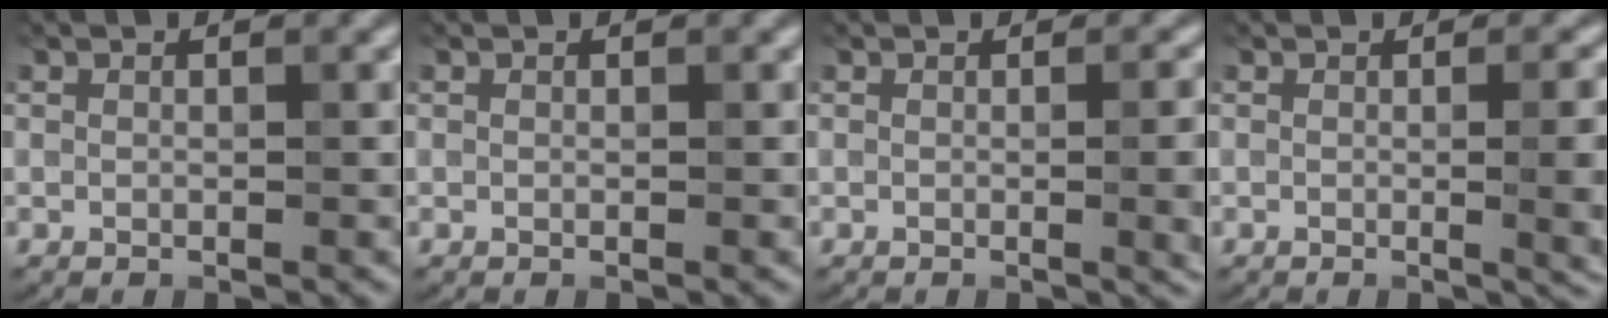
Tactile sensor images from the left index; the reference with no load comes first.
{"total": 0.0}
{"total": 4.7, "force": [-0.4, 1.9, 4.3], "torque": [-0.035, -0.004, -0.001]}
{"total": 6.7, "force": [-0.3, 2.9, 6.0], "torque": [-0.039, -0.006, 0.004]}